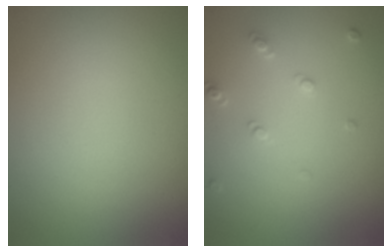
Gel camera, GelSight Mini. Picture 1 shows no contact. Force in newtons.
{"total": 1.6, "press": 1.5, "slide": 0.4}